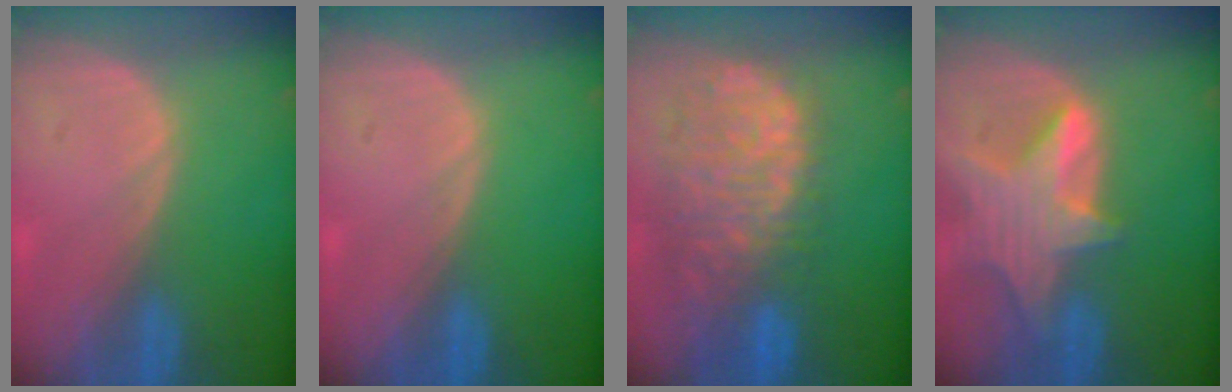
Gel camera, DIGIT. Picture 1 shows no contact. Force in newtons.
{"total": 0.0}
{"total": 12.3, "press": 10.1, "slide": 7.0}
{"total": 8.4, "press": 7.5, "slide": 3.9}